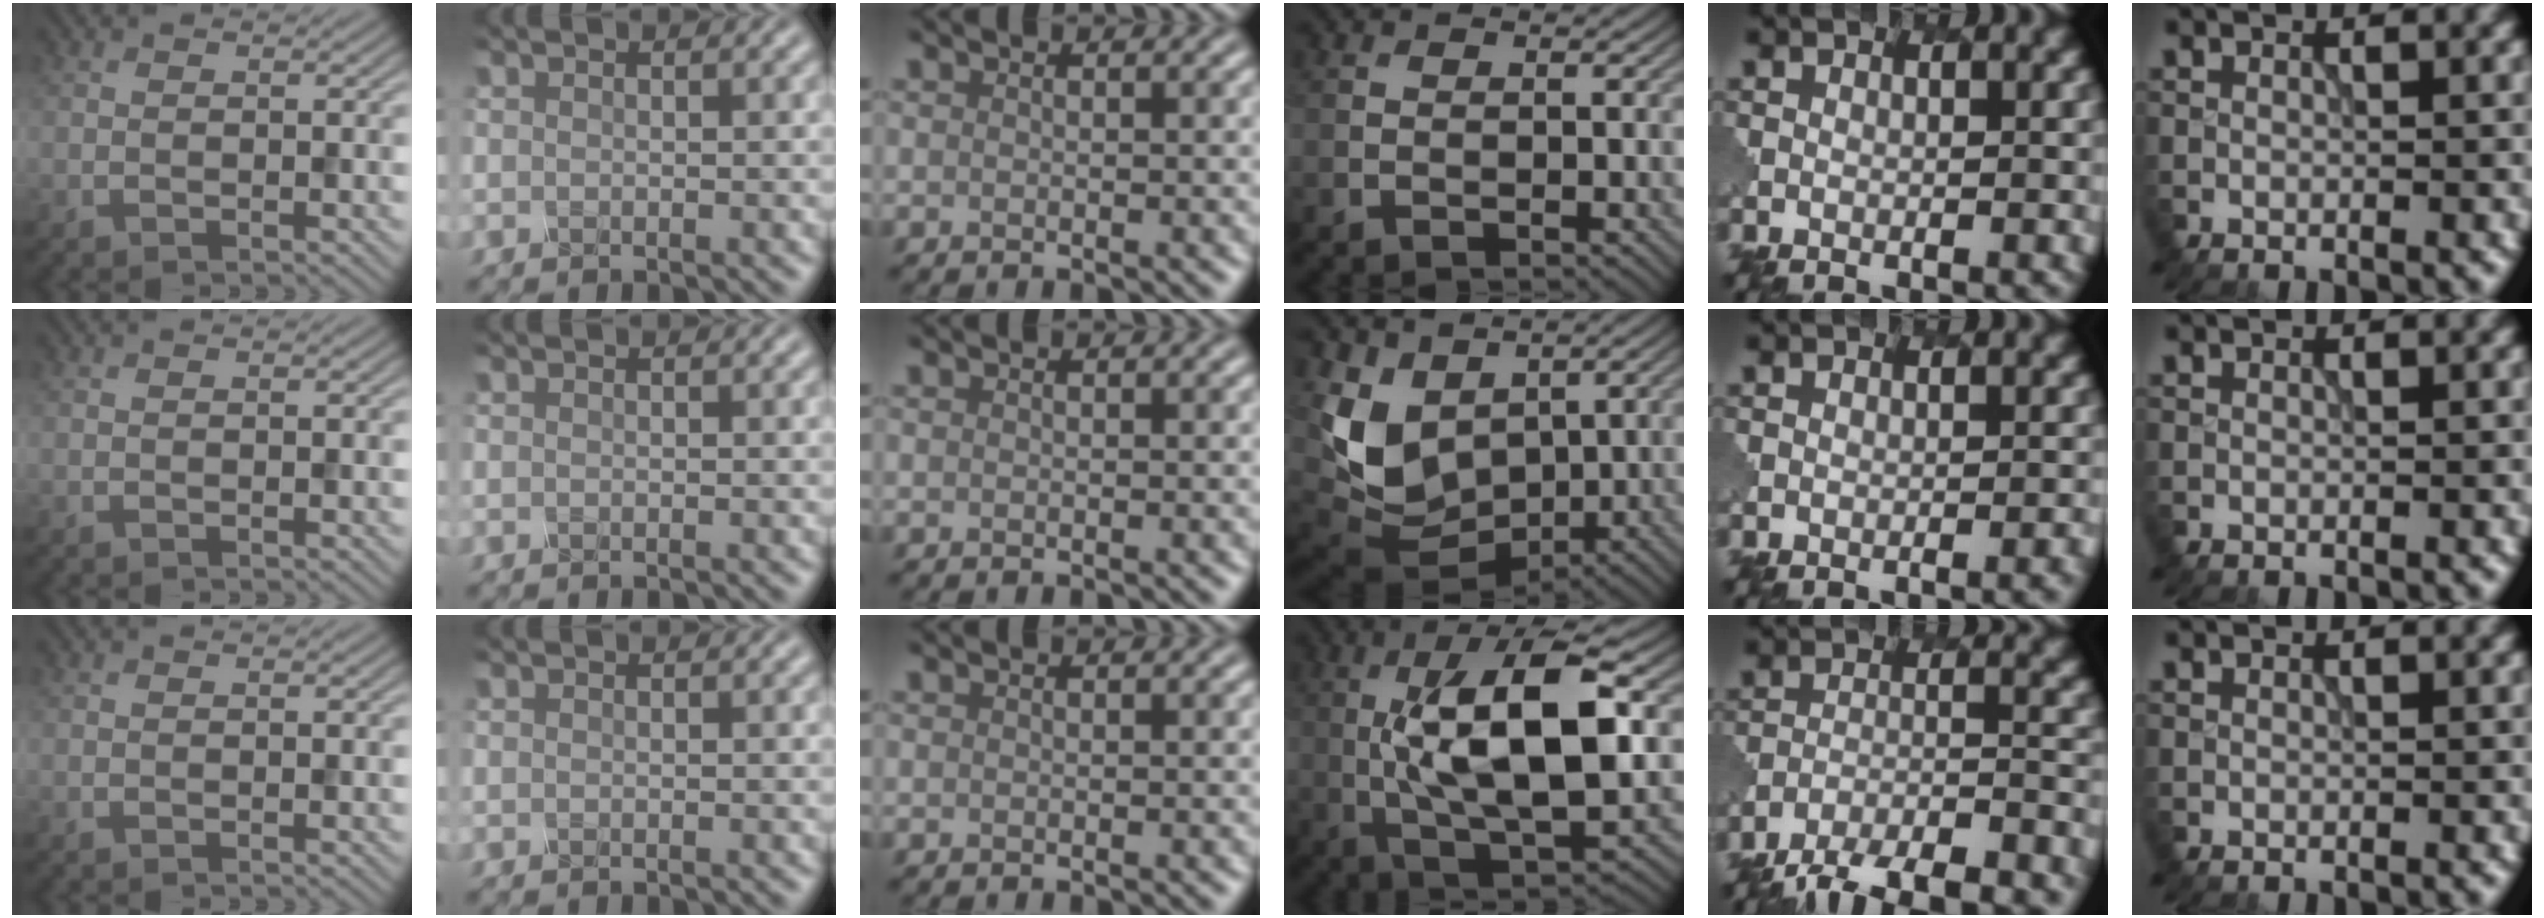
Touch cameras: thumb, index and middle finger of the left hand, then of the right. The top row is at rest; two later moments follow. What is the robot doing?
{"motion": "unscrew", "object": "spray bottle"}